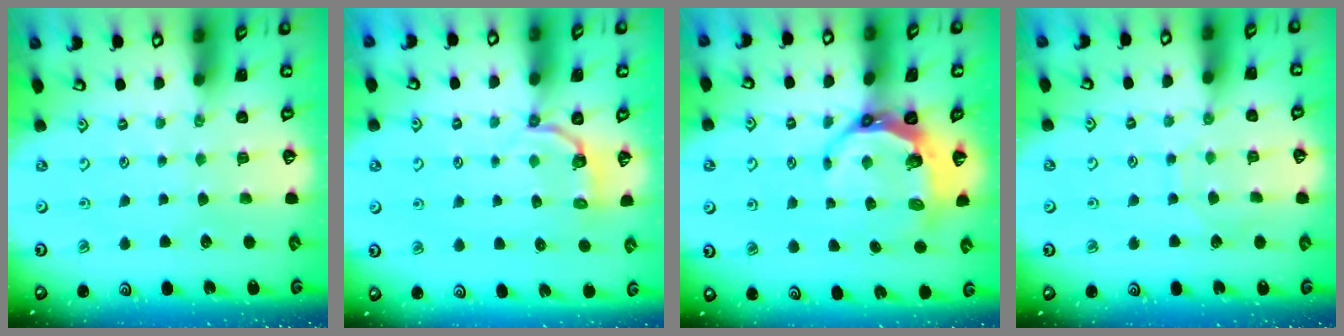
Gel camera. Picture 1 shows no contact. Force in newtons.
{"total": 3.5, "press": 1.7, "slide": 3.1}
{"total": 8.8, "press": 7.8, "slide": 3.9}
{"total": 5.7, "press": 5.7, "slide": 0.4}